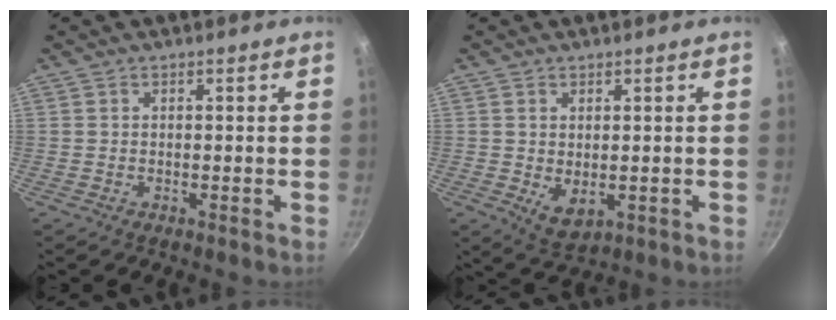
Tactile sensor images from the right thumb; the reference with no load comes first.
{"total": 4.5, "force": [0.1, 2.9, 3.4], "torque": [-0.053, -0.019, 0.012]}